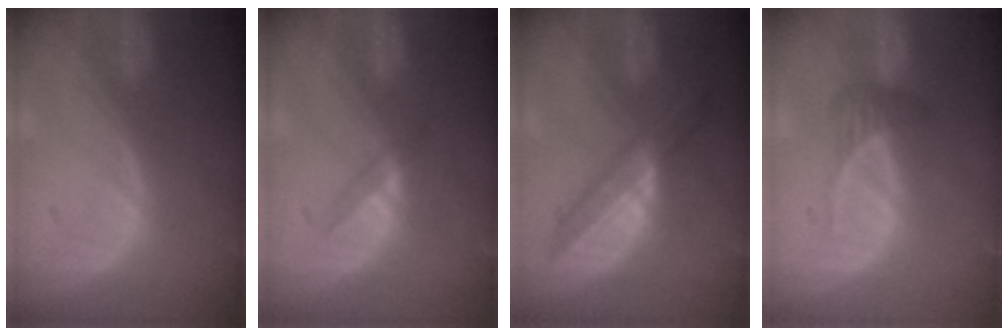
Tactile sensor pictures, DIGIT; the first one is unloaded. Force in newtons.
{"total": 1.9, "press": 1.7, "slide": 1.0}
{"total": 5.7, "press": 5.5, "slide": 1.3}
{"total": 2.1, "press": 1.9, "slide": 0.9}